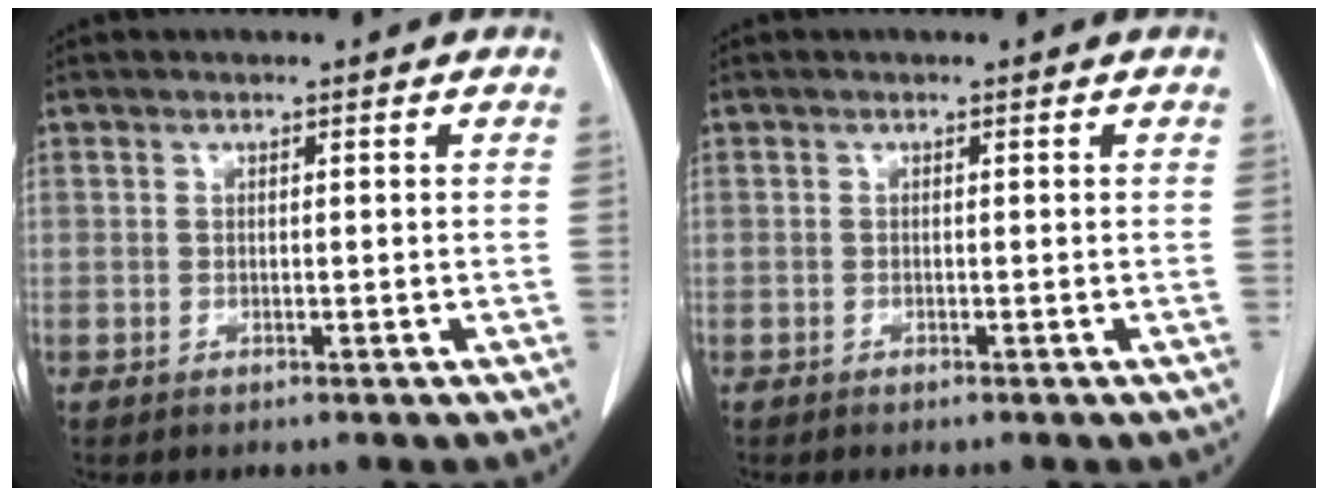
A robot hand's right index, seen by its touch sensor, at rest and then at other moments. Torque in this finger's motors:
{"motor_torque": [-0.03, 0.01, 0.01, 0.01]}